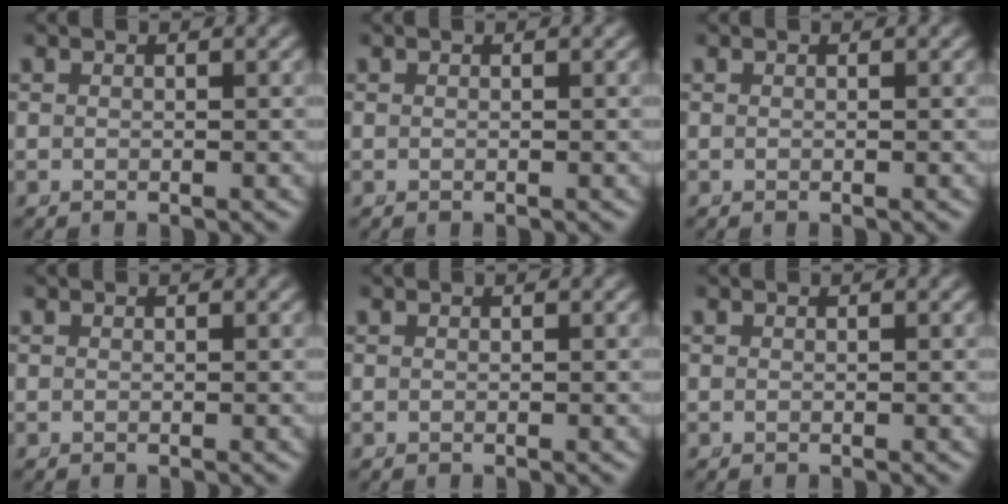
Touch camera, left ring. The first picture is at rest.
{"total": 0.0}
{"total": 0.0}
{"total": 0.0}
{"total": 0.0}
{"total": 0.0}